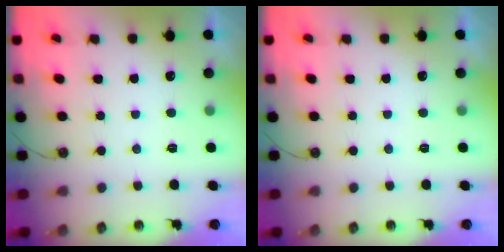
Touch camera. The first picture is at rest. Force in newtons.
{"total": 0.0}